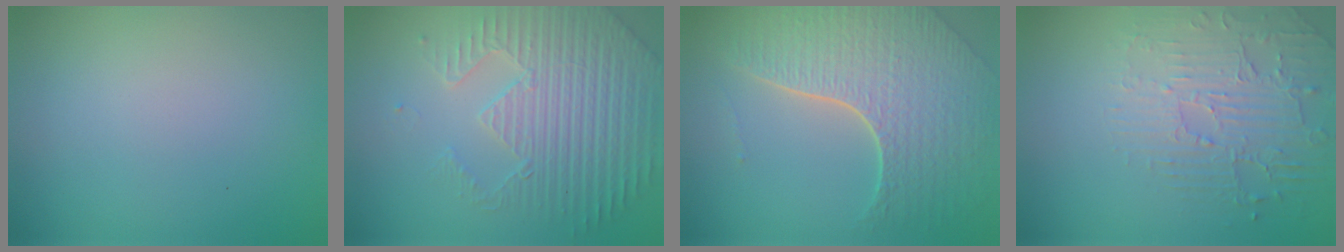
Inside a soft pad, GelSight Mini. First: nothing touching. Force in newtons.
{"total": 5.3, "press": 4.7, "slide": 2.4}
{"total": 7.9, "press": 5.5, "slide": 5.6}
{"total": 2.6, "press": 2.1, "slide": 1.5}